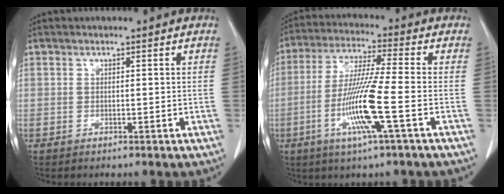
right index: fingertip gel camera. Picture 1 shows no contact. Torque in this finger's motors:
{"motor_torque": [1.91, -0.23, 0.89, 0.14]}